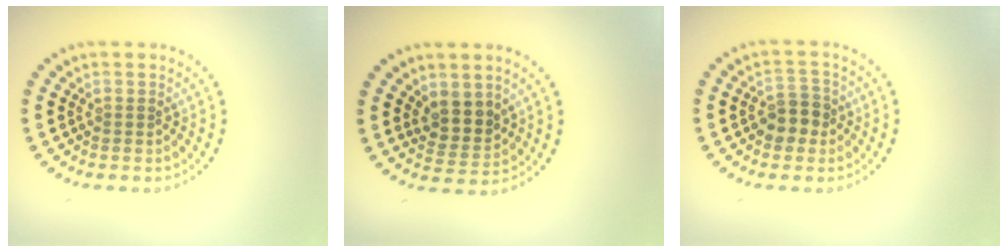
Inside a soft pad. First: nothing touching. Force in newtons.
{"total": 2.9, "press": 2.6, "slide": 1.4}
{"total": 2.7, "press": 2.5, "slide": 0.9}